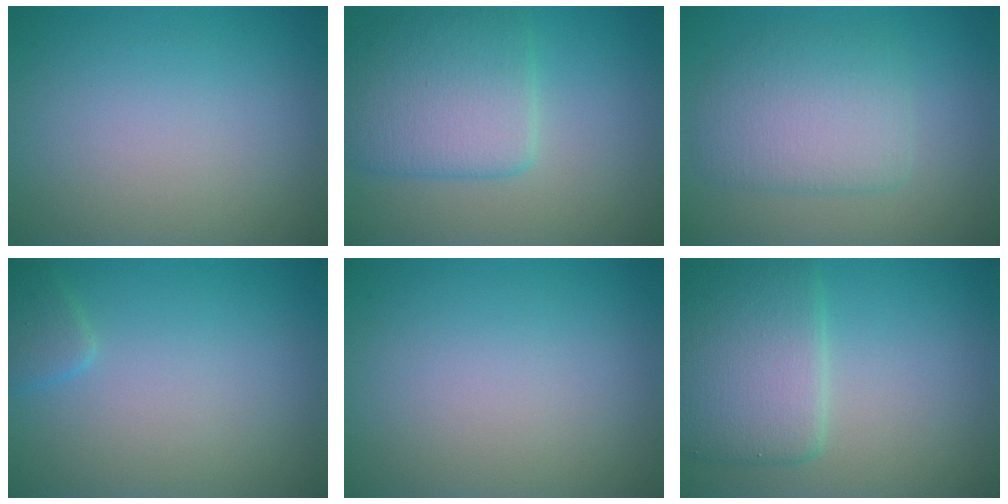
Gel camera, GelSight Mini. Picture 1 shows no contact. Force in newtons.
{"total": 5.7, "press": 5.7, "slide": 0.2}
{"total": 4.4, "press": 4.4, "slide": 0.4}
{"total": 1.4, "press": 1.4, "slide": 0.1}
{"total": 0.0}
{"total": 5.9, "press": 5.9, "slide": 0.2}